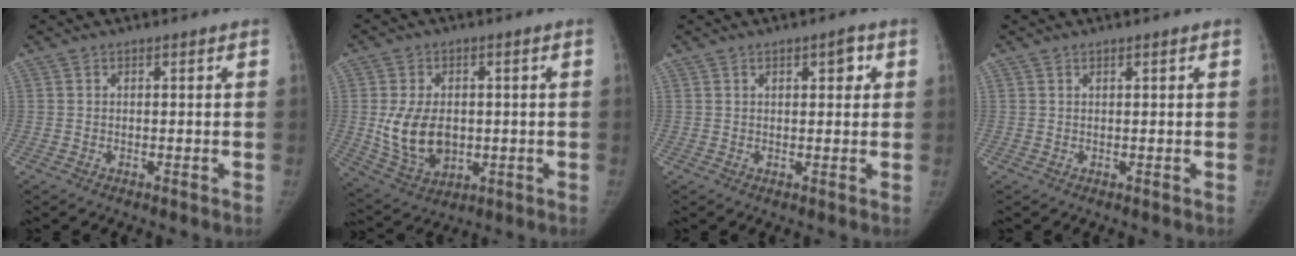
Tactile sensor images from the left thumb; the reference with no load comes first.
{"total": 11.3, "force": [-0.2, 7.7, 8.2], "torque": [-0.133, -0.008, 0.013]}
{"total": 3.2, "force": [1.3, 1.3, 2.6], "torque": [-0.025, -0.001, 0.016]}
{"total": 0.5, "force": [0.4, 0.0, 0.4], "torque": [-0.007, -0.002, 0.008]}